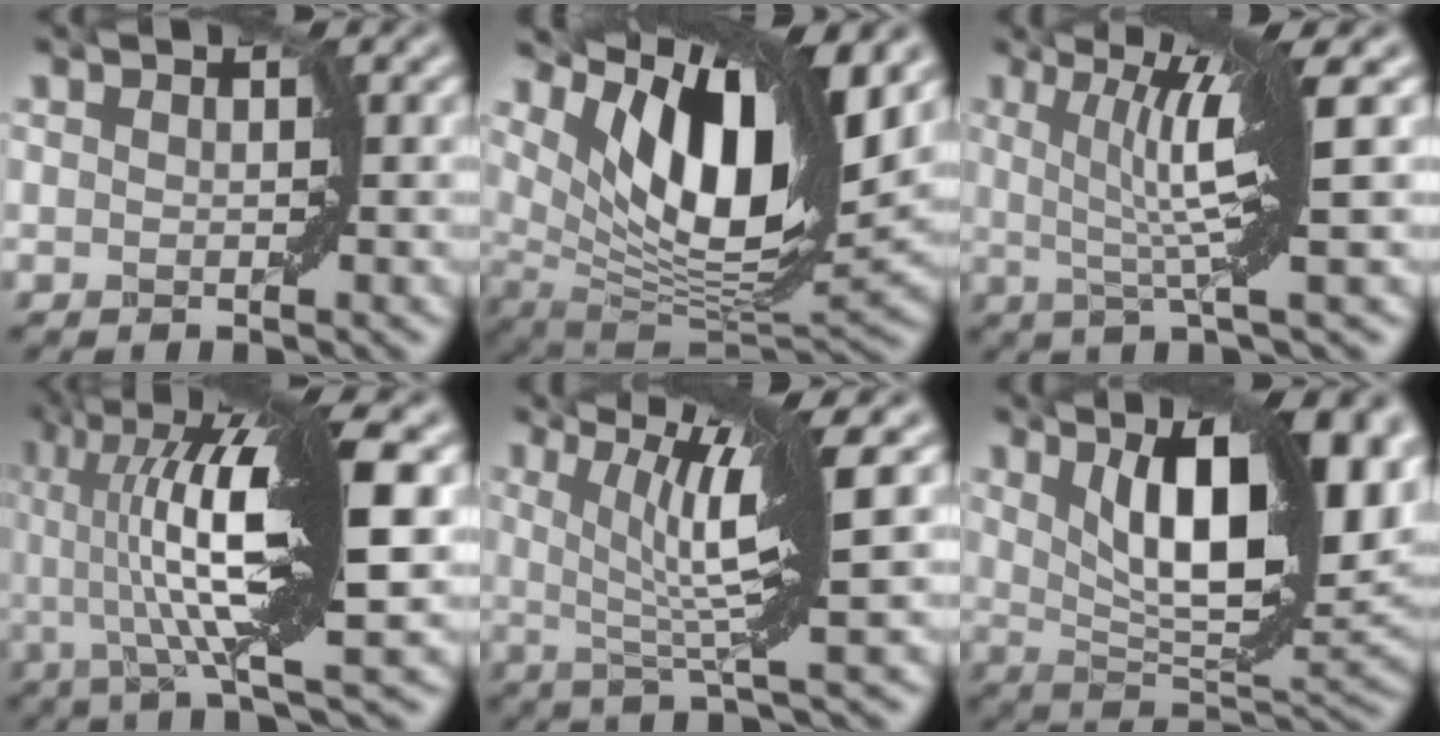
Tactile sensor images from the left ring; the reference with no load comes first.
{"total": 12.7, "force": [5.5, 5.0, 10.3], "torque": [-0.168, -0.005, 0.107]}
{"total": 6.5, "force": [1.4, 0.7, 6.4], "torque": [-0.113, 0.003, 0.024]}
{"total": 12.2, "force": [1.6, 2.7, 11.8], "torque": [-0.194, 0.012, 0.028]}
{"total": 7.3, "force": [2.1, 1.1, 6.9], "torque": [-0.110, 0.003, 0.033]}
{"total": 13.7, "force": [4.5, 4.9, 12.0], "torque": [-0.160, 0.003, 0.072]}